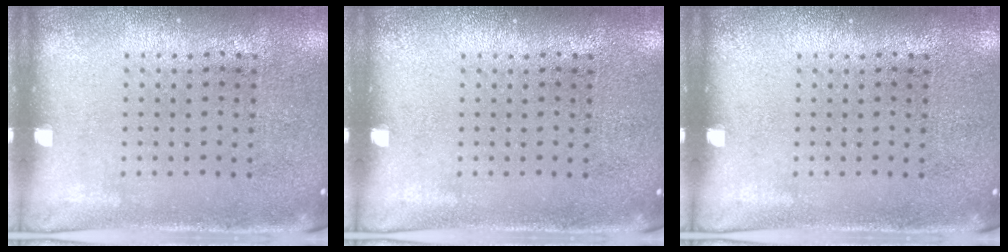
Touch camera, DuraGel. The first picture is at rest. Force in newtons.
{"total": 0.0}
{"total": 0.0}